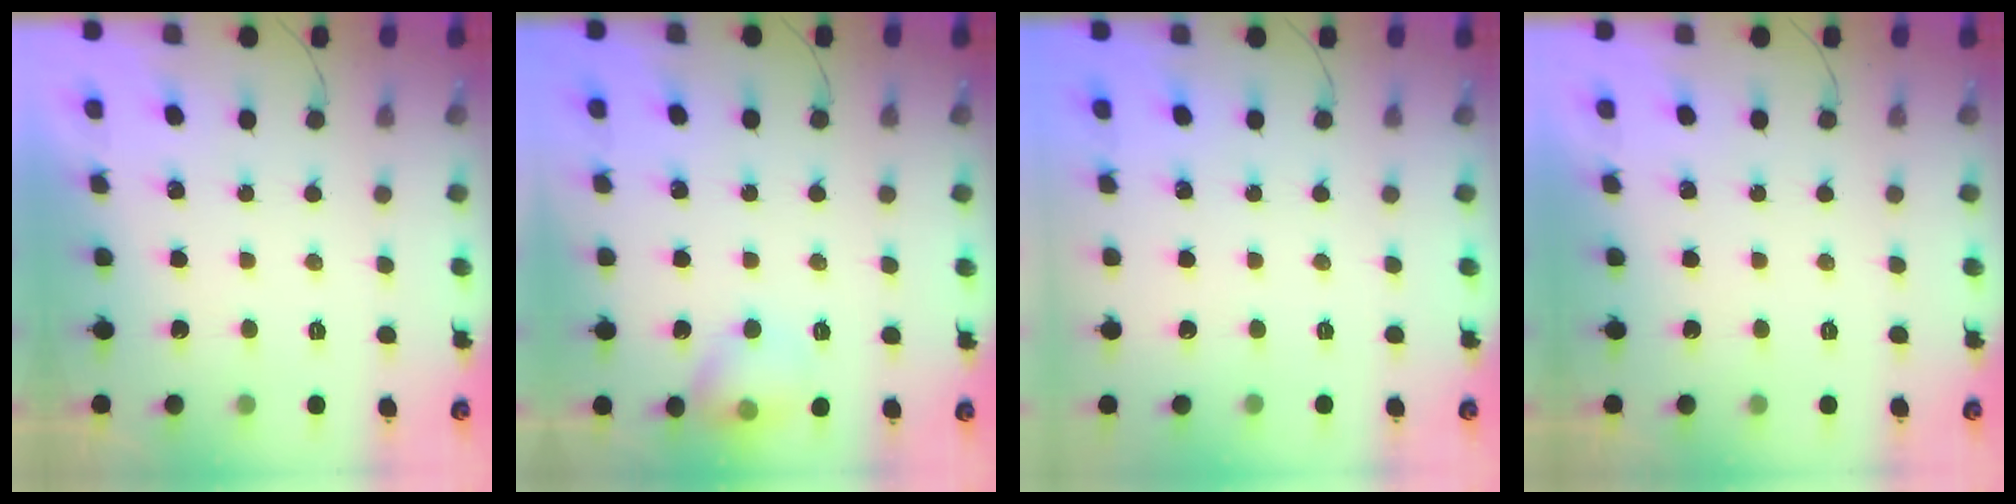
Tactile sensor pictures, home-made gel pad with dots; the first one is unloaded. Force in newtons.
{"total": 8.4, "press": 8.2, "slide": 1.8}
{"total": 0.0}
{"total": 0.0}